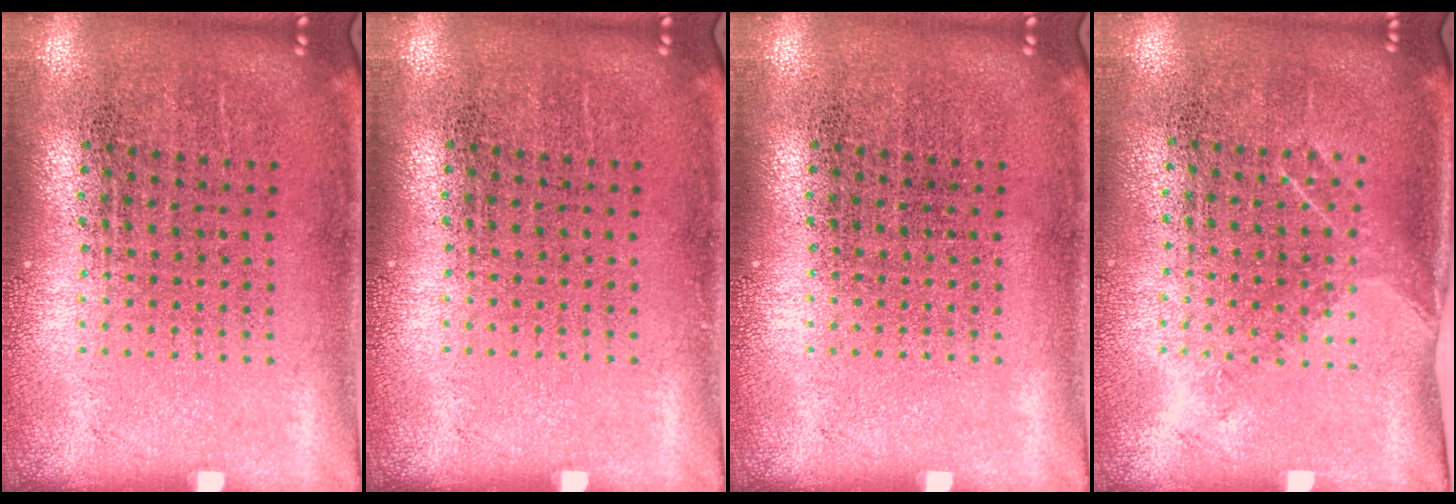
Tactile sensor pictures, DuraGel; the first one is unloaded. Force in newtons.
{"total": 0.0}
{"total": 0.0}
{"total": 1.2, "press": 1.0, "slide": 0.7}